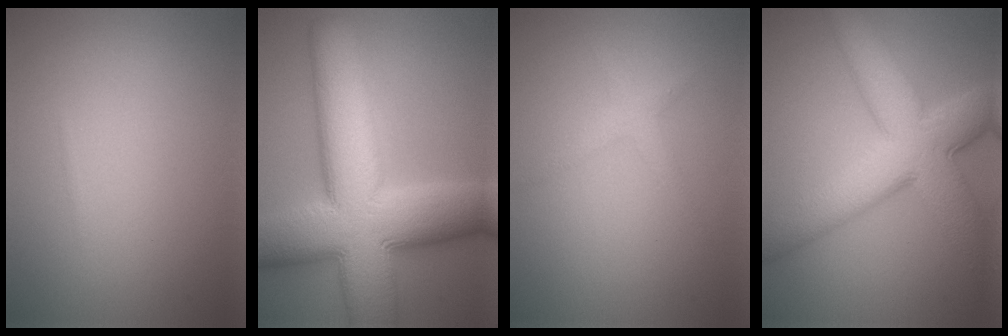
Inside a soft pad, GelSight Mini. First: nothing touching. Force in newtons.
{"total": 15.8, "press": 15.8, "slide": 0.6}
{"total": 1.7, "press": 1.7, "slide": 0.1}
{"total": 10.0, "press": 10.0, "slide": 0.3}